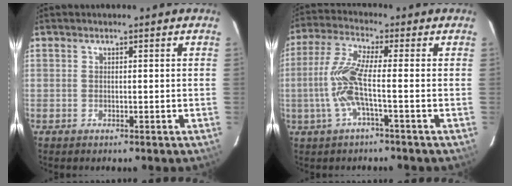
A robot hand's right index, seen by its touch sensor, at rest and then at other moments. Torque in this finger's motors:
{"motor_torque": [0.67, -0.23, 0.28, 0.15]}